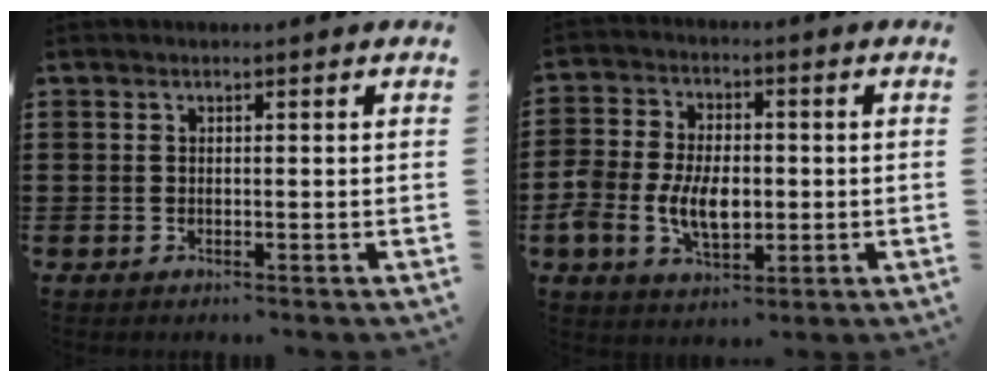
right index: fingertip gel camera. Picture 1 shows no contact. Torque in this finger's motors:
{"motor_torque": [1.13, -1.01, 0.77, 0.21]}